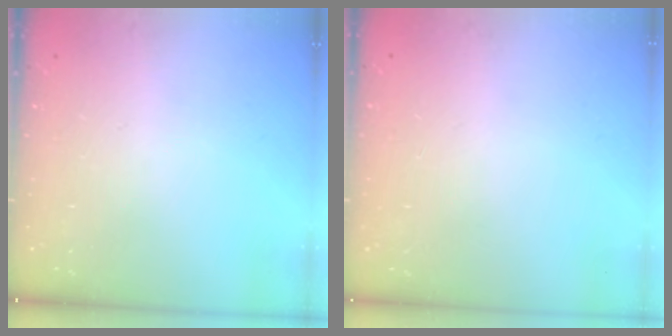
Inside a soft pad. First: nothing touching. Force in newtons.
{"total": 0.0}